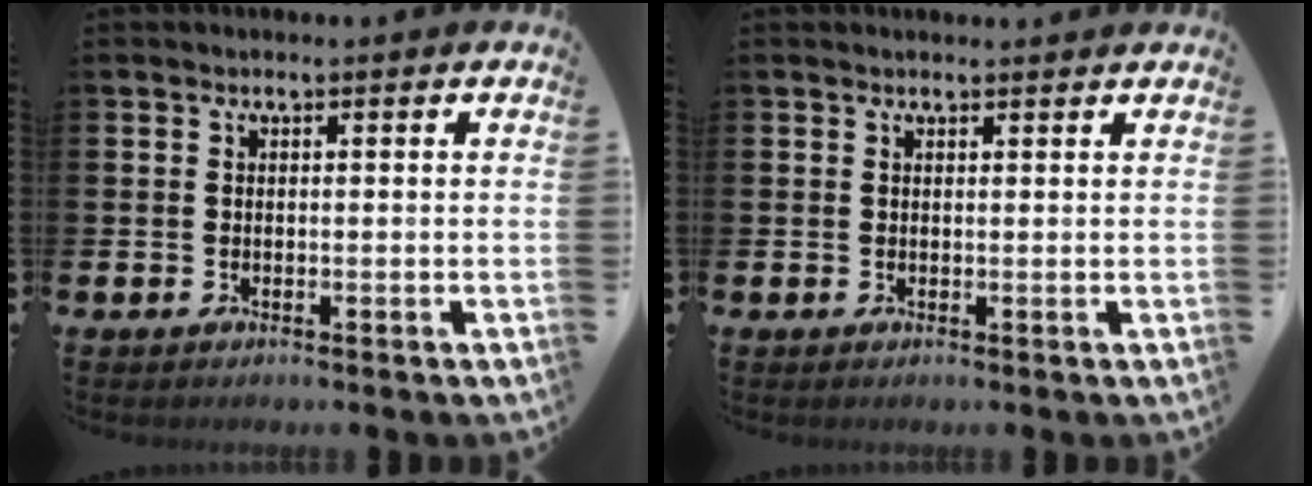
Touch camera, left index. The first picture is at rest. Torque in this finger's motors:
{"motor_torque": [0.58, -1.55, 0.05, 0.02]}